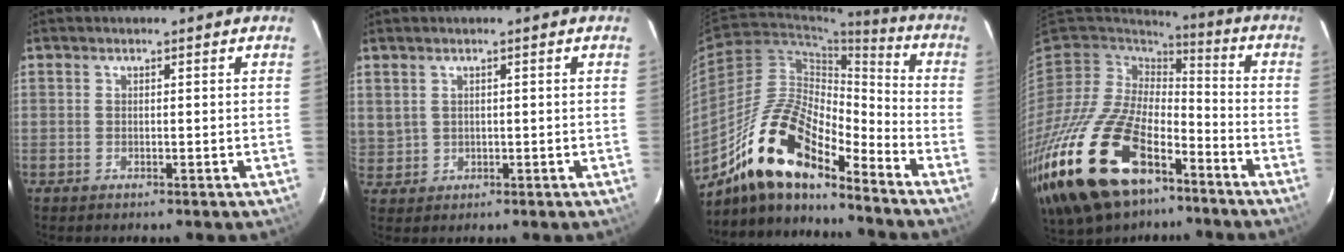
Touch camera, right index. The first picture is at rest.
{"total": 3.5, "force": [1.4, 3.0, 1.3], "torque": [-0.025, 0.006, 0.039]}
{"total": 18.7, "force": [-13.5, 5.8, 11.6], "torque": [-0.211, 0.001, -0.260]}
{"total": 27.1, "force": [-15.1, 14.1, 17.6], "torque": [-0.390, -0.036, -0.263]}